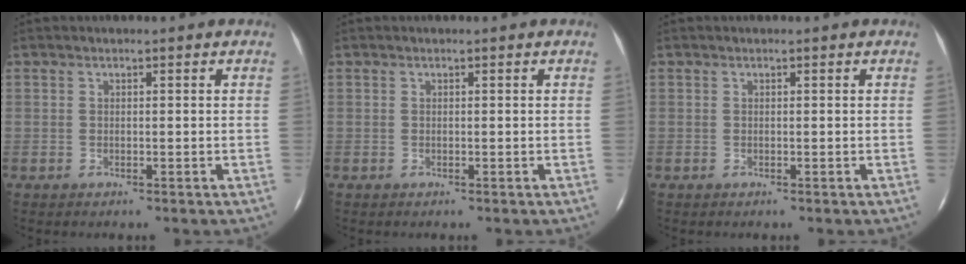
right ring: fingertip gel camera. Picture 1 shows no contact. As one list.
[{"total": 0.0}, {"total": 0.0}]